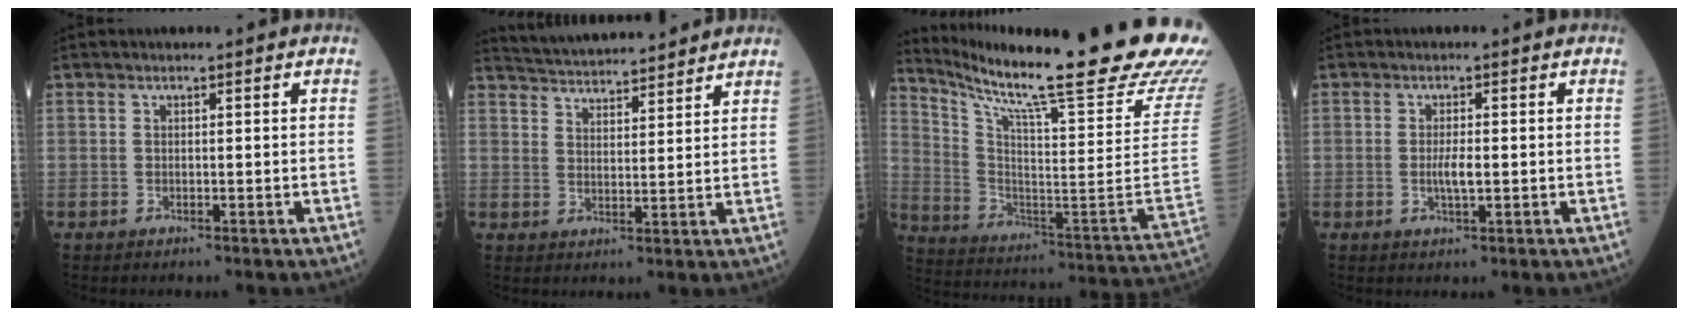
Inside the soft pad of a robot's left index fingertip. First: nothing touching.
{"total": 13.0, "force": [12.4, 1.5, 3.9], "torque": [-0.070, 0.024, 0.185]}
{"total": 31.6, "force": [25.9, 0.2, 18.1], "torque": [-0.307, -0.103, 0.358]}
{"total": 2.6, "force": [-0.3, 0.5, 2.6], "torque": [-0.054, -0.002, -0.005]}